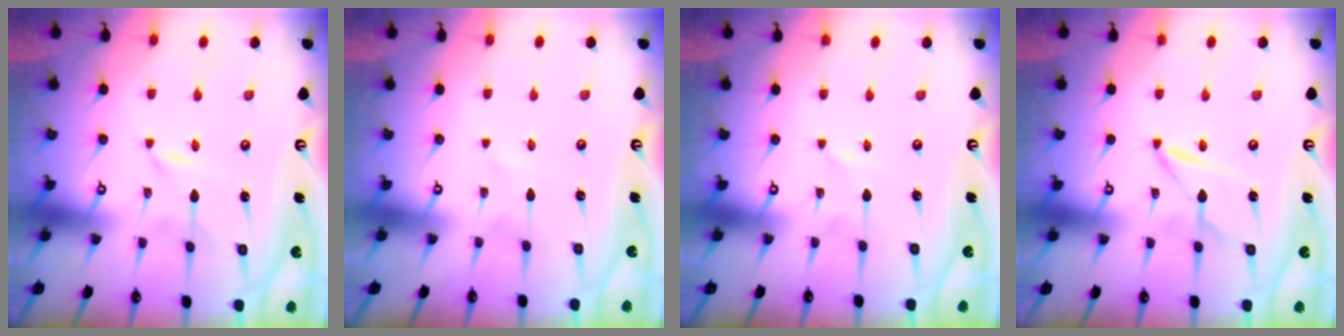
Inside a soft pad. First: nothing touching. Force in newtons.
{"total": 1.2, "press": 1.2, "slide": 0.2}
{"total": 0.0}
{"total": 2.0, "press": 2.0, "slide": 0.1}